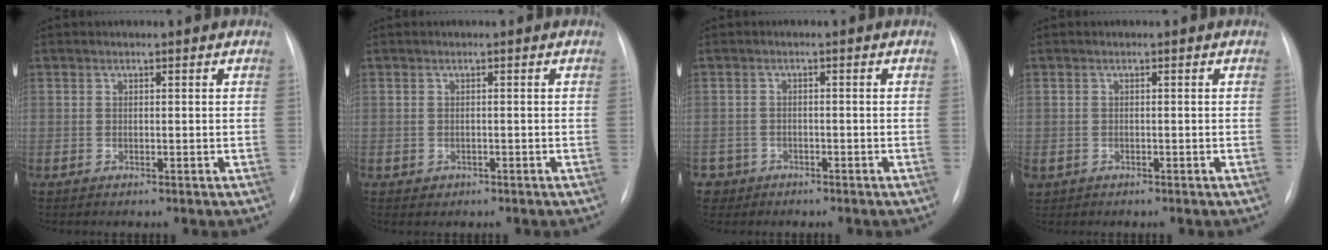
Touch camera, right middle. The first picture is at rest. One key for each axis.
{"total": 1.0, "fx": -0.5, "fy": 0.9, "fz": 0.1, "tx": -0.001, "ty": 0.003, "tz": -0.004}
{"total": 2.8, "fx": -1.6, "fy": 2.2, "fz": -0.5, "tx": 0.009, "ty": 0.010, "tz": -0.029}
{"total": 1.9, "fx": -1.0, "fy": 1.5, "fz": 0.6, "tx": -0.015, "ty": -0.001, "tz": -0.009}